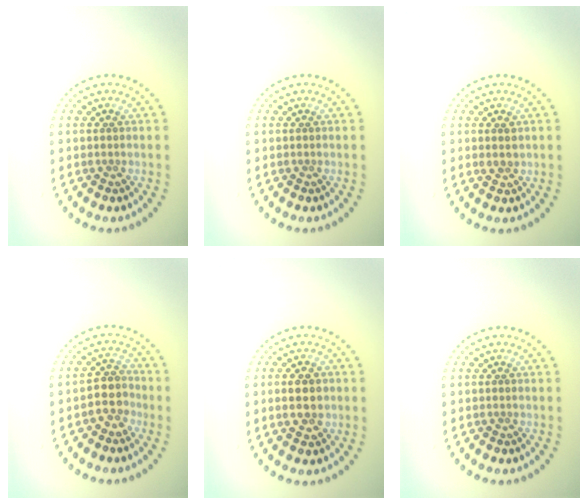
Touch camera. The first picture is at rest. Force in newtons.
{"total": 0.0}
{"total": 1.1, "press": 1.0, "slide": 0.4}
{"total": 2.8, "press": 2.4, "slide": 1.6}
{"total": 3.7, "press": 3.7, "slide": 0.1}
{"total": 0.0}